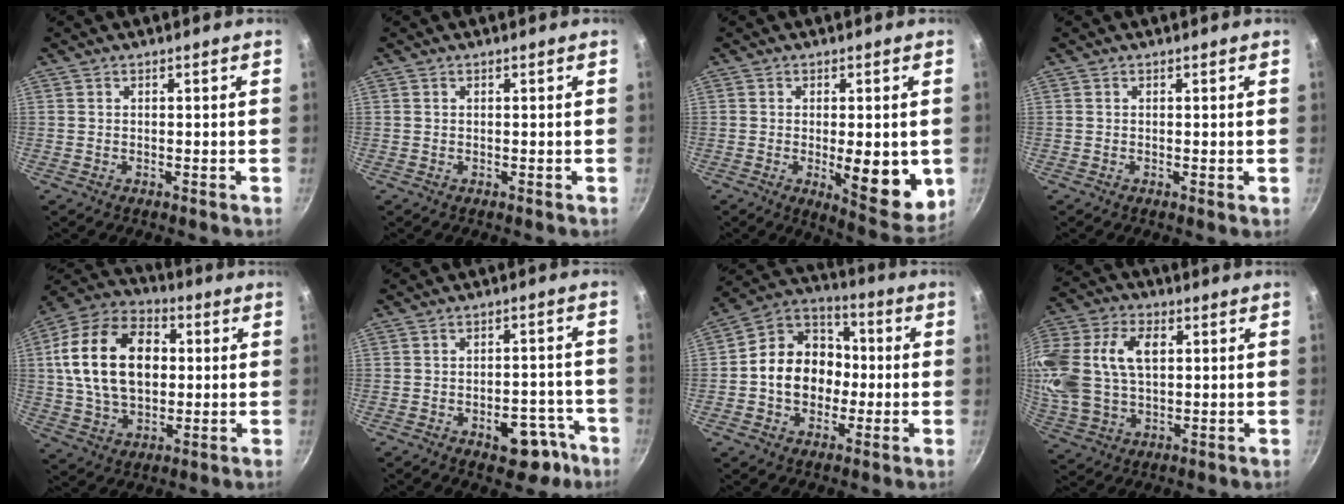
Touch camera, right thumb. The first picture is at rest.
{"total": 0.0}
{"total": 11.9, "force": [-1.5, 4.2, 11.0], "torque": [-0.119, -0.020, -0.012]}
{"total": 0.0}
{"total": 20.6, "force": [2.6, 13.9, 15.0], "torque": [-0.245, 0.018, 0.037]}
{"total": 9.2, "force": [-4.8, 5.4, 5.7], "torque": [-0.030, 0.043, -0.053]}
{"total": 14.7, "force": [-1.1, 12.0, 8.4], "torque": [-0.094, 0.035, -0.038]}
{"total": 21.3, "force": [4.5, 14.4, 15.1], "torque": [-0.336, 0.022, 0.083]}